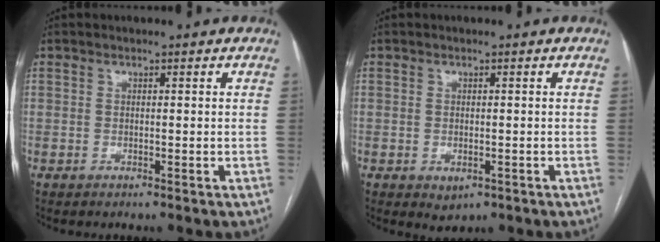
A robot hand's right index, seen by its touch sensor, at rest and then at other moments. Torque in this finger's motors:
{"motor_torque": [0.49, -0.24, 0.14, 0.01]}